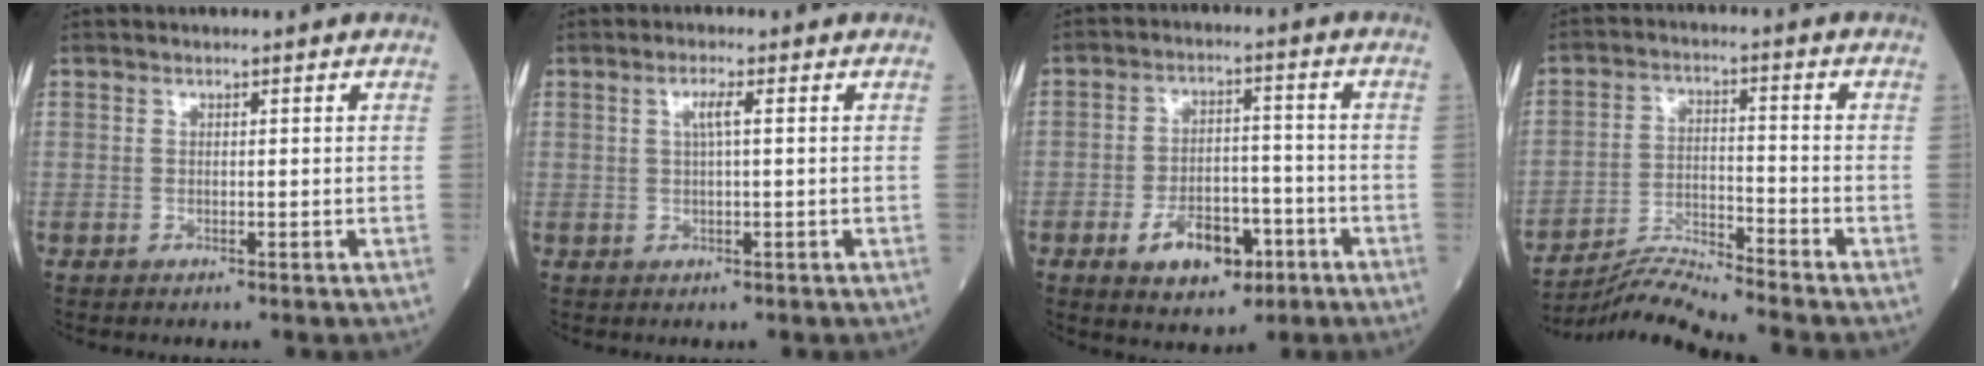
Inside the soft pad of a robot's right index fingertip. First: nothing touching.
{"total": 2.2, "force": [0.5, 0.0, 2.1], "torque": [-0.041, 0.003, 0.009]}
{"total": 8.5, "force": [-4.1, 4.5, 6.0], "torque": [-0.101, 0.005, -0.060]}
{"total": 7.3, "force": [-6.9, -2.4, 0.4], "torque": [-0.018, -0.005, -0.130]}